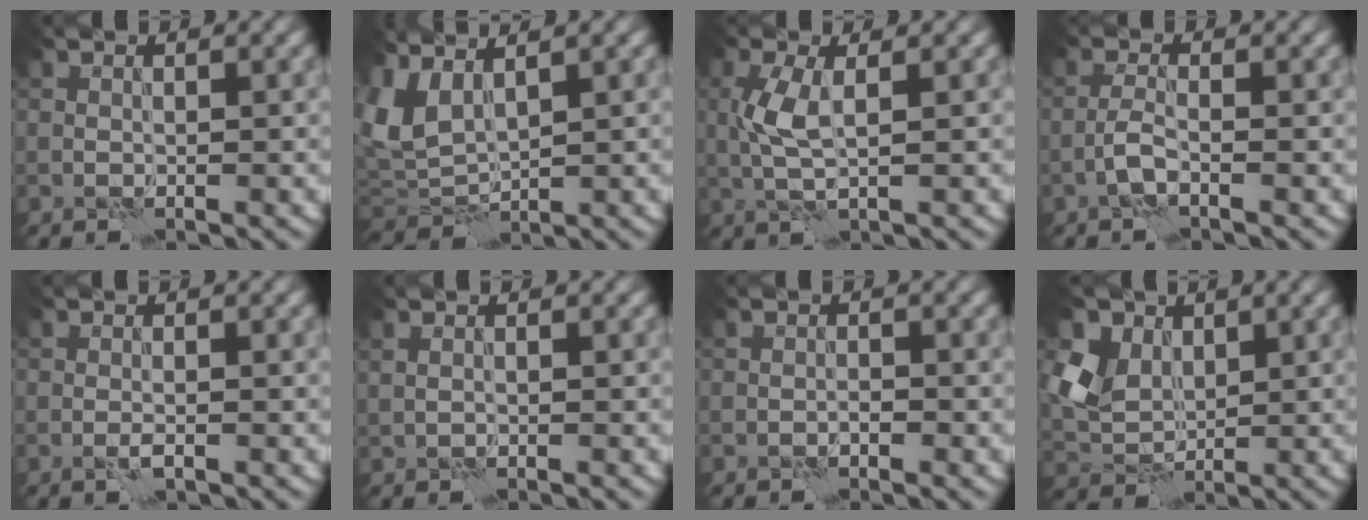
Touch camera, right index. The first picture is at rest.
{"total": 4.0, "force": [2.0, 2.1, 2.8], "torque": [-0.074, 0.002, 0.044]}
{"total": 3.2, "force": [0.2, 1.0, 3.0], "torque": [-0.076, 0.004, 0.007]}
{"total": 1.8, "force": [-1.0, 0.4, 1.5], "torque": [-0.032, 0.008, -0.025]}
{"total": 0.9, "force": [-0.4, 0.0, 0.7], "torque": [-0.016, 0.000, -0.011]}
{"total": 0.5, "force": [0.3, 0.2, 0.3], "torque": [-0.010, -0.001, 0.001]}
{"total": 0.7, "force": [-0.4, 0.2, 0.5], "torque": [-0.009, 0.005, -0.008]}
{"total": 4.9, "force": [2.0, 3.6, 2.5], "torque": [-0.064, 0.002, 0.040]}